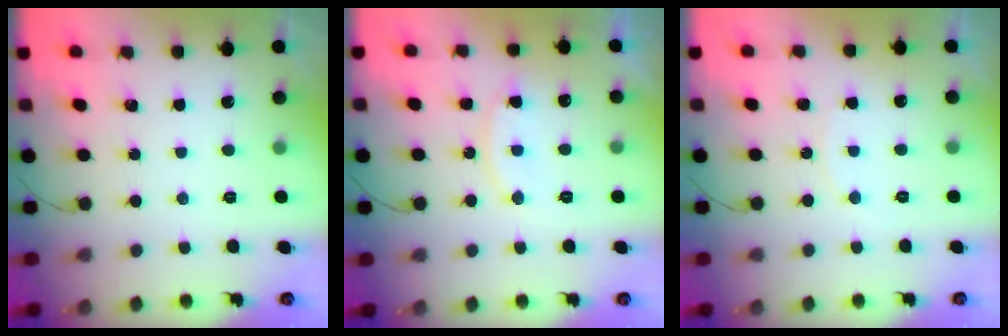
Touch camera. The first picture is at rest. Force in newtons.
{"total": 11.3, "press": 11.3, "slide": 0.9}
{"total": 3.9, "press": 3.9, "slide": 0.4}